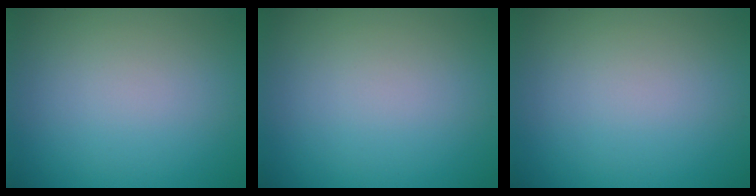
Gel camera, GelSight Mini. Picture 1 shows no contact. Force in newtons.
{"total": 0.0}
{"total": 0.0}